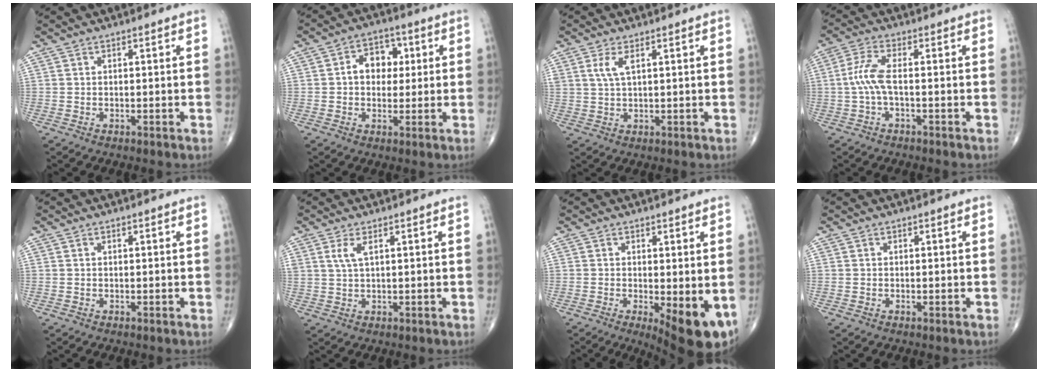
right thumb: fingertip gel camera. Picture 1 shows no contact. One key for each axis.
{"total": 7.3, "fx": 1.0, "fy": 5.6, "fz": 4.6, "tx": -0.035, "ty": 0.013, "tz": 0.011}
{"total": 3.3, "fx": 1.4, "fy": 1.1, "fz": 2.7, "tx": -0.061, "ty": -0.001, "tz": 0.035}
{"total": 5.2, "fx": -0.6, "fy": 1.4, "fz": 4.9, "tx": -0.126, "ty": 0.014, "tz": -0.018}
{"total": 0.0}
{"total": 2.8, "fx": 1.2, "fy": 0.9, "fz": 2.3, "tx": -0.054, "ty": -0.001, "tz": 0.032}
{"total": 10.2, "fx": -2.6, "fy": 3.2, "fz": 9.3, "tx": -0.122, "ty": -0.022, "tz": -0.028}
{"total": 0.0}